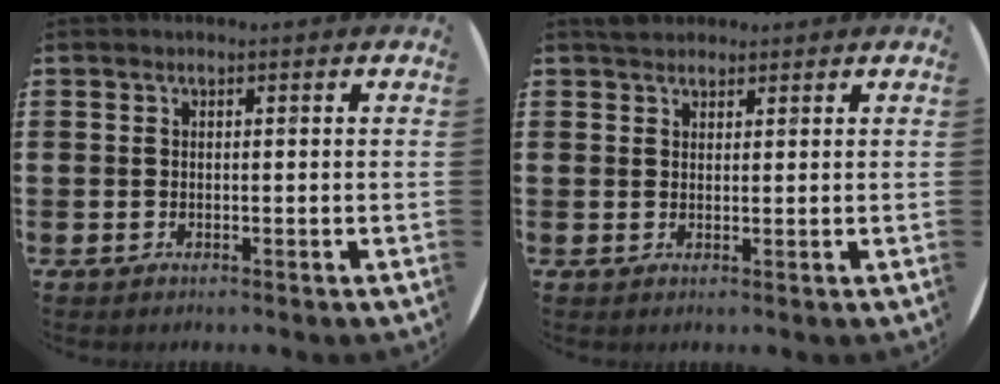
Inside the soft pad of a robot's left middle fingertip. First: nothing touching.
{"total": 1.8, "force": [1.6, 0.7, 0.1], "torque": [0.003, 0.002, 0.030]}